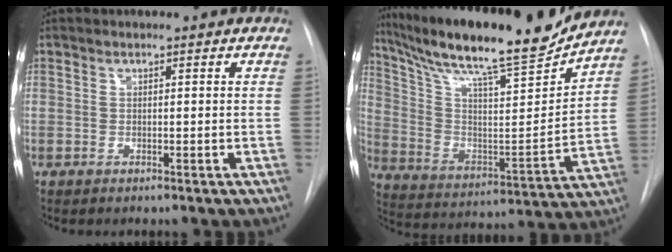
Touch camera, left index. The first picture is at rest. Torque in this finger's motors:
{"motor_torque": [1.01, -1.13, 0.66, 0.19]}